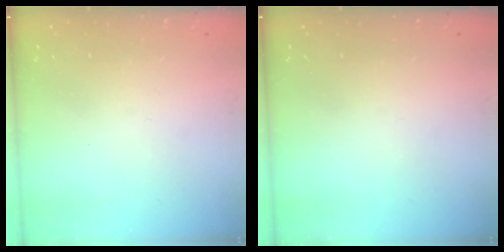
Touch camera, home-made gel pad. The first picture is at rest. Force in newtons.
{"total": 0.0}